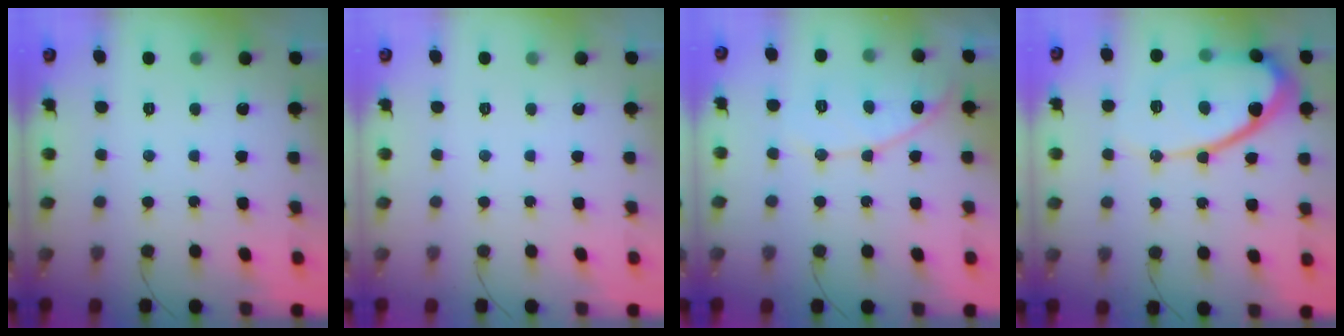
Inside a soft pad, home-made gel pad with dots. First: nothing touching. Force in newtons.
{"total": 0.0}
{"total": 10.1, "press": 10.1, "slide": 0.8}
{"total": 14.1, "press": 14.0, "slide": 1.7}